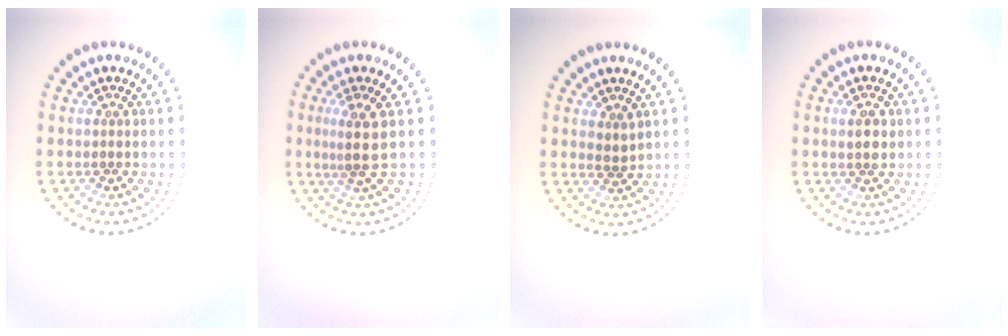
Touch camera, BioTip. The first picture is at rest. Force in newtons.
{"total": 2.5, "press": 1.8, "slide": 1.8}
{"total": 1.1, "press": 0.8, "slide": 0.7}
{"total": 1.6, "press": 1.6, "slide": 0.2}